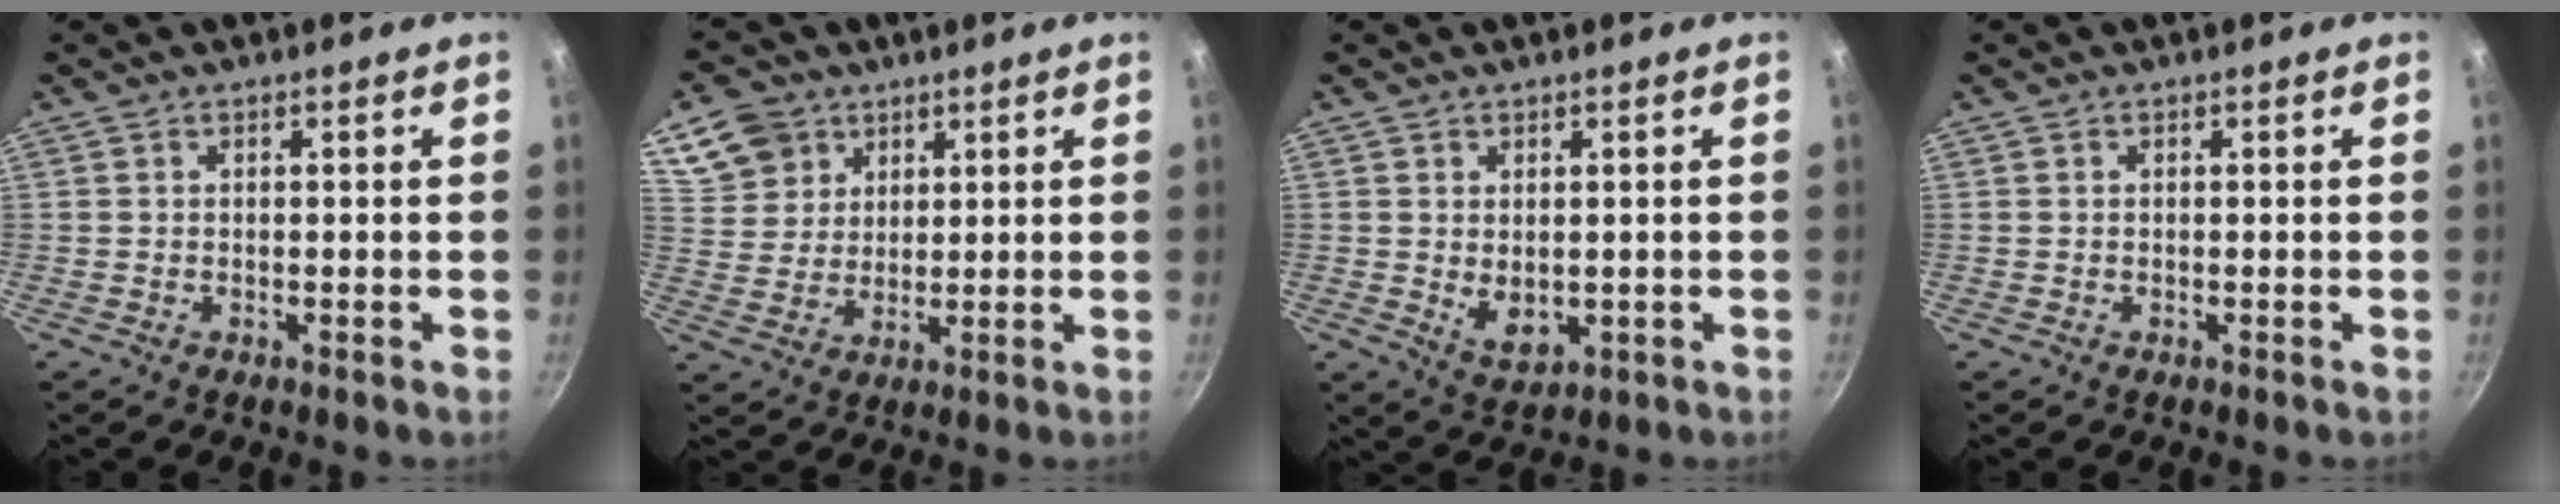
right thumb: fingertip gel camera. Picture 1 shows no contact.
{"total": 9.0, "force": [5.0, 7.1, 2.4], "torque": [-0.023, -0.004, 0.099]}
{"total": 4.7, "force": [0.2, 3.1, 3.5], "torque": [-0.051, -0.016, 0.013]}
{"total": 0.0}